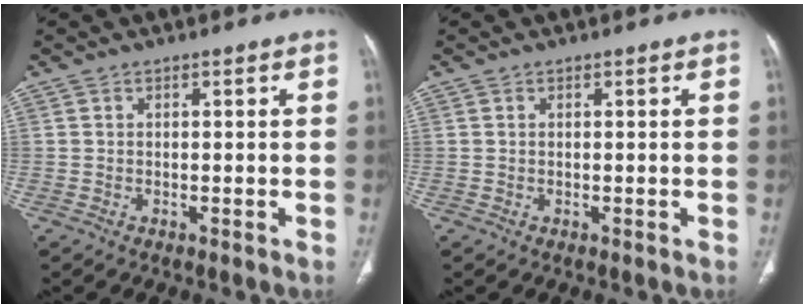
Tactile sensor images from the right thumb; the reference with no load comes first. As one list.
[{"total": 0.0}]